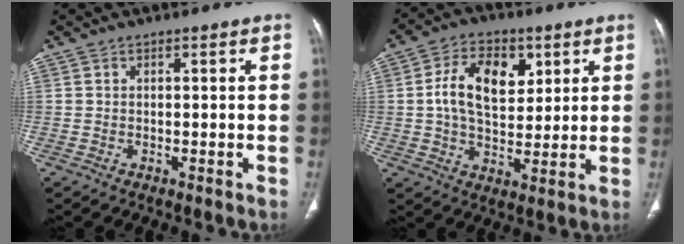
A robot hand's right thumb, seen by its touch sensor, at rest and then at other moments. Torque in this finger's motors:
{"motor_torque": [1.55, 1.81, 0.70, -0.53, 0.33]}